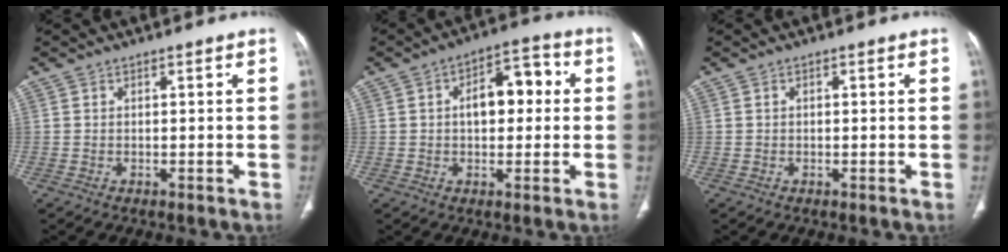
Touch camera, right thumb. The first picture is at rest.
{"total": 9.7, "force": [1.1, 5.6, 7.8], "torque": [-0.093, 0.028, 0.013]}
{"total": 0.0}